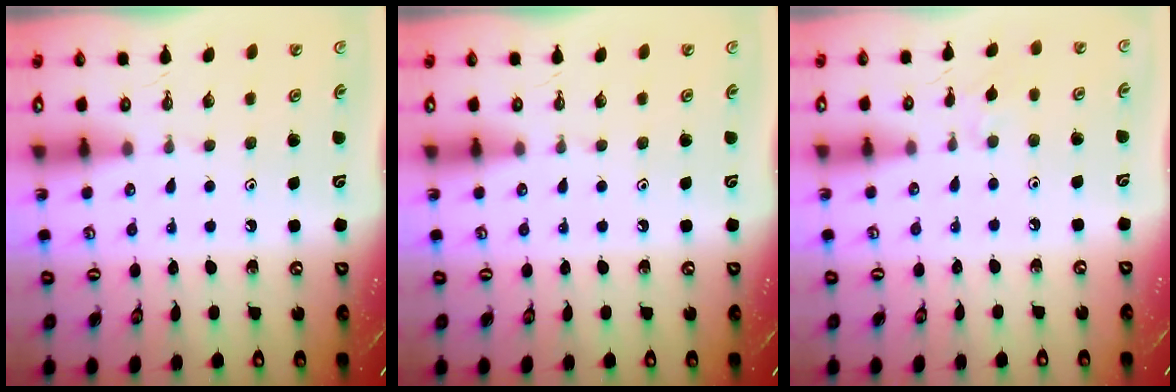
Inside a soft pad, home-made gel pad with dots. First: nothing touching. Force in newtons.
{"total": 0.0}
{"total": 2.2, "press": 2.2, "slide": 0.5}